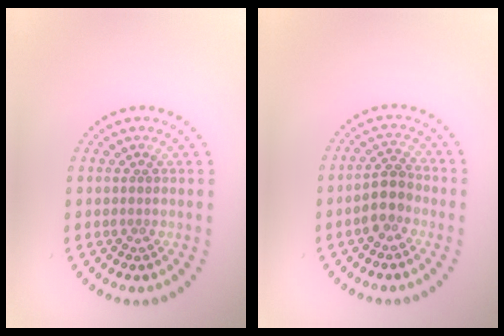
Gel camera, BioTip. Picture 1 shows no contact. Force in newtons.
{"total": 2.9, "press": 2.7, "slide": 1.1}